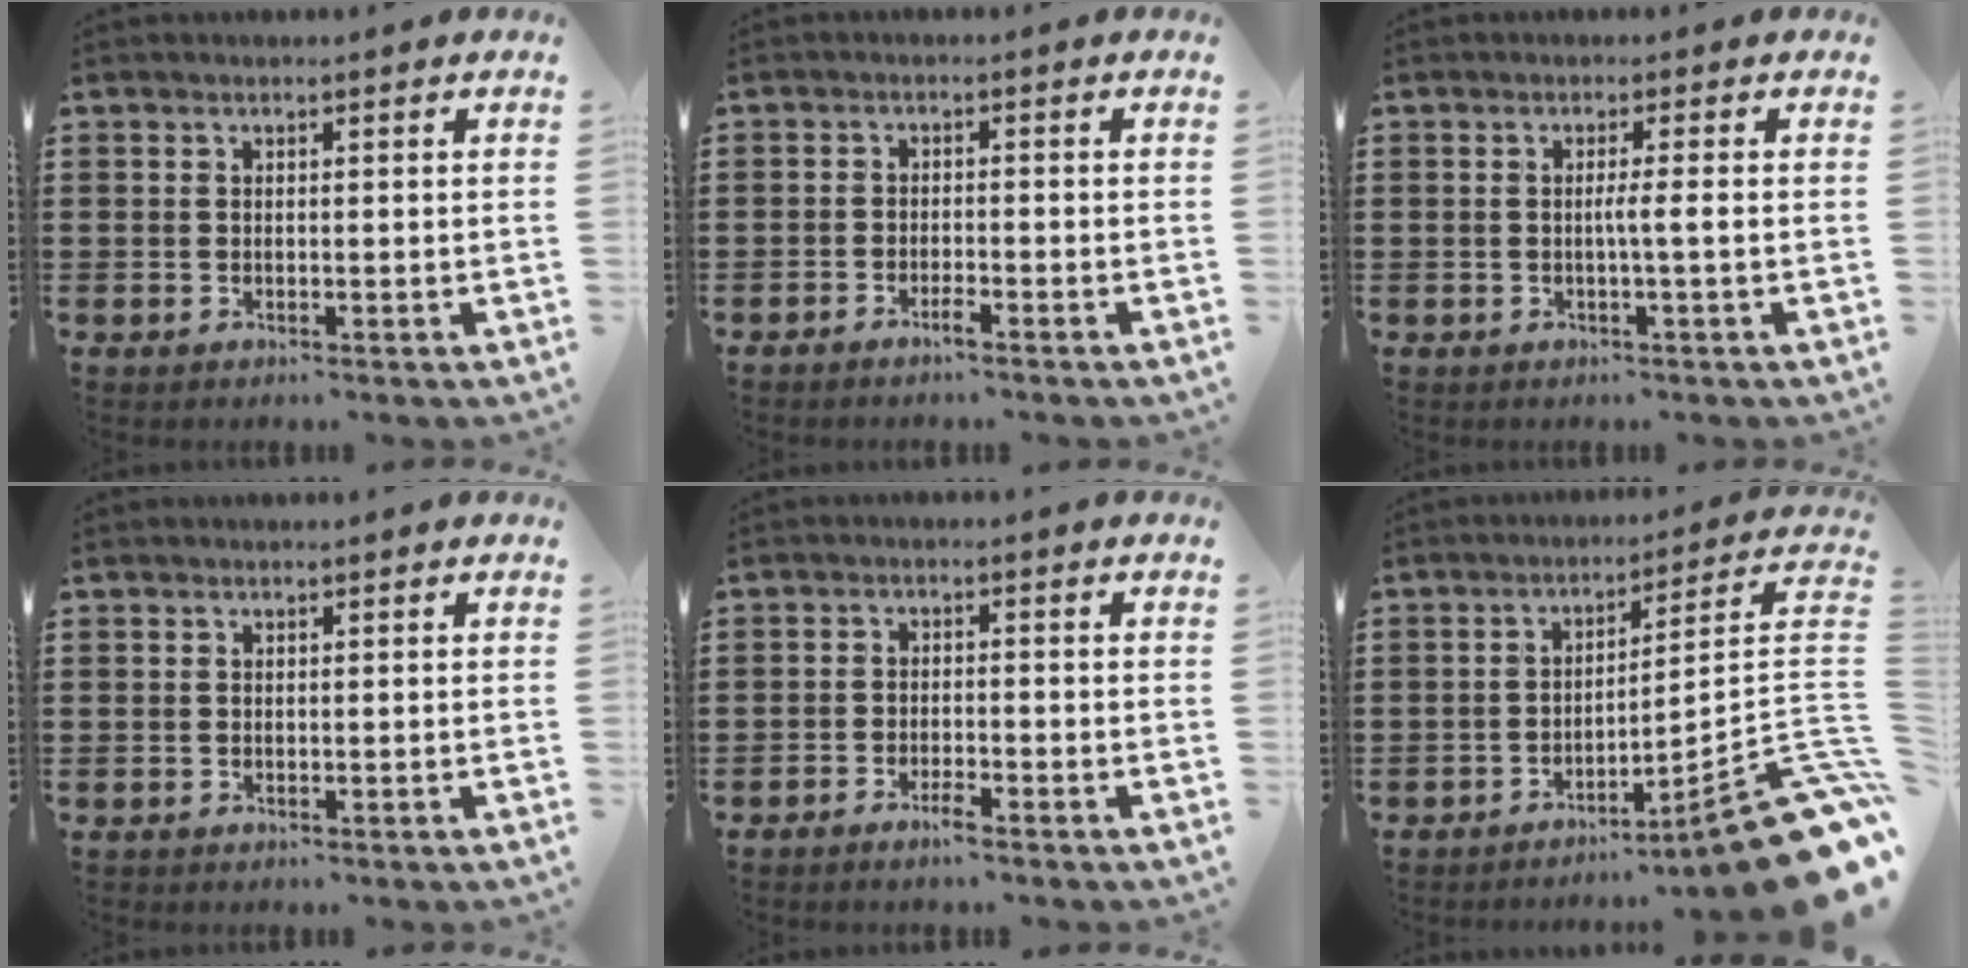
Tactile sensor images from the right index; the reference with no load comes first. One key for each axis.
{"total": 1.7, "fx": -1.4, "fy": 0.1, "fz": 0.8, "tx": -0.016, "ty": -0.003, "tz": -0.025}
{"total": 2.3, "fx": -0.3, "fy": -0.3, "fz": 2.3, "tx": -0.041, "ty": -0.006, "tz": -0.009}
{"total": 0.5, "fx": -0.4, "fy": 0.3, "fz": -0.1, "tx": 0.003, "ty": 0.004, "tz": -0.011}
{"total": 2.1, "fx": -1.9, "fy": 0.3, "fz": 0.9, "tx": -0.017, "ty": 0.003, "tz": -0.036}
{"total": 12.7, "fx": -6.7, "fy": 2.1, "fz": 10.5, "tx": -0.140, "ty": 0.006, "tz": -0.117}